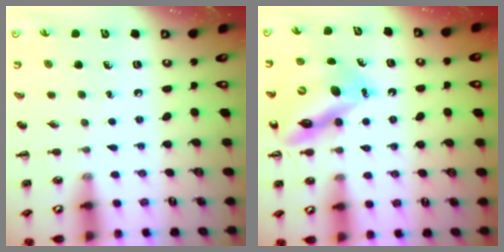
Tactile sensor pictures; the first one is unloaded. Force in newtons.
{"total": 14.2, "press": 13.6, "slide": 4.3}